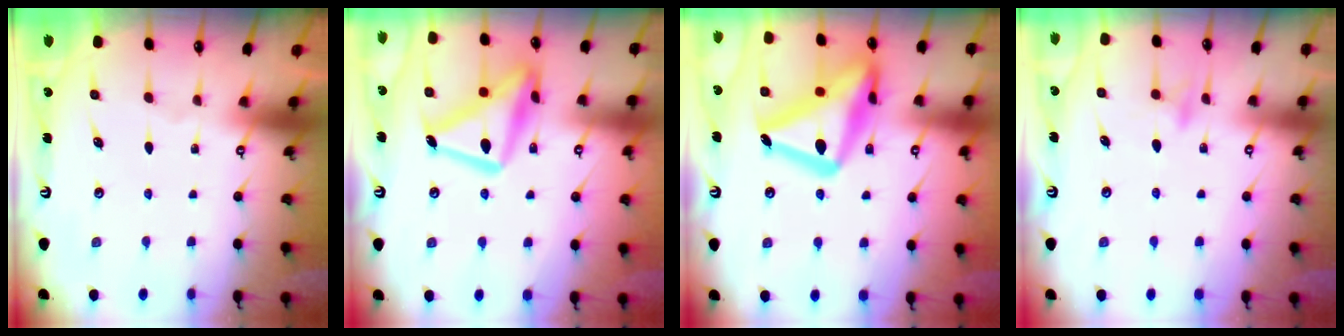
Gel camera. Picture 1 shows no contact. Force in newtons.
{"total": 17.0, "press": 16.9, "slide": 1.2}
{"total": 24.0, "press": 24.0, "slide": 1.6}
{"total": 8.3, "press": 8.3, "slide": 0.9}